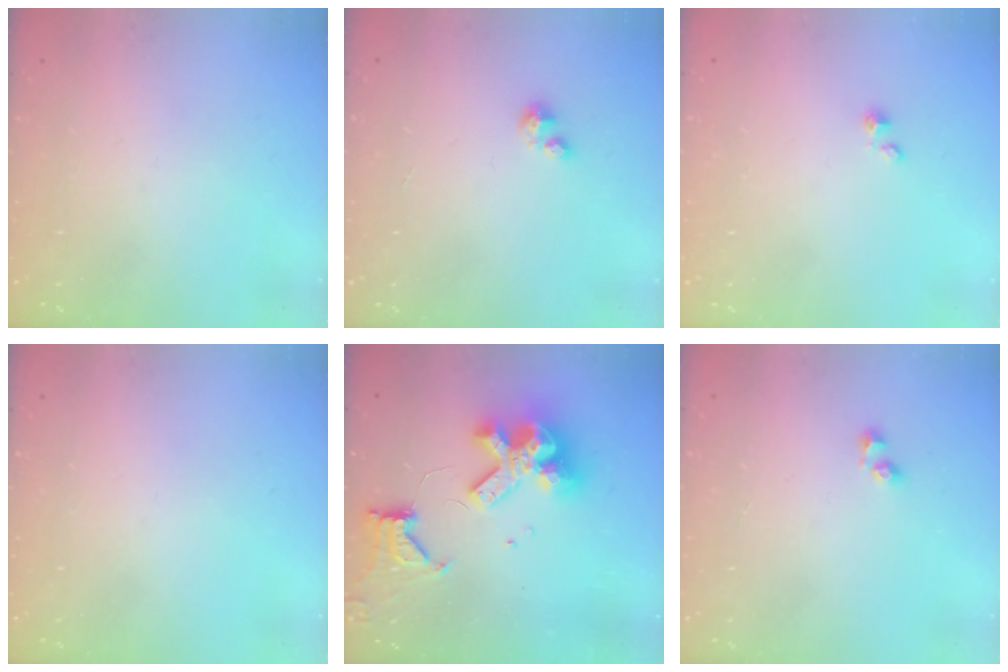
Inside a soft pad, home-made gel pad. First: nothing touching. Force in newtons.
{"total": 1.7, "press": 1.7, "slide": 0.4}
{"total": 1.5, "press": 1.5, "slide": 0.0}
{"total": 0.0}
{"total": 14.6, "press": 14.5, "slide": 1.8}
{"total": 2.6, "press": 2.3, "slide": 1.2}